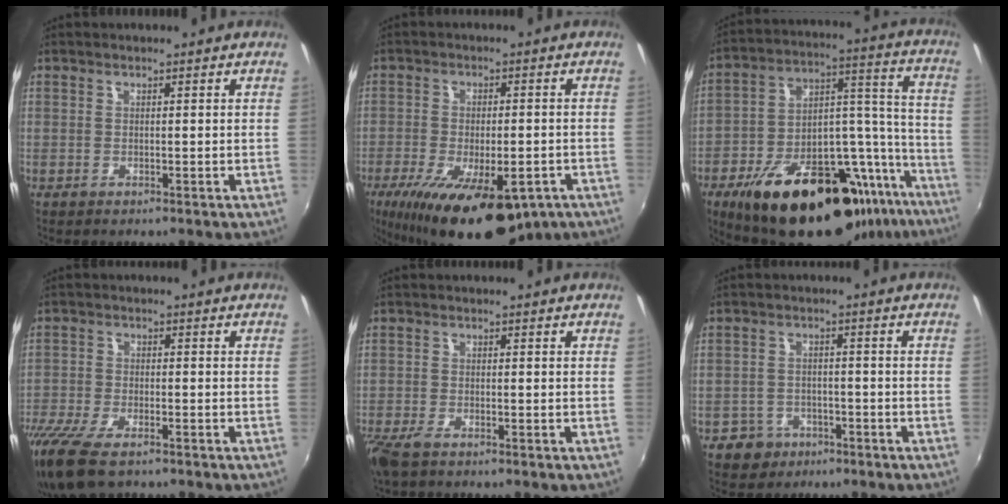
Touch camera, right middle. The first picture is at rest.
{"total": 20.5, "force": [-11.9, 8.4, 14.4], "torque": [-0.272, -0.052, -0.169]}
{"total": 34.4, "force": [-22.2, 13.4, 22.6], "torque": [-0.317, 0.021, -0.318]}
{"total": 11.9, "force": [-8.7, 4.3, 6.9], "torque": [-0.170, -0.047, -0.163]}
{"total": 4.5, "force": [-3.3, 1.2, 2.7], "torque": [-0.071, -0.018, -0.066]}
{"total": 5.8, "force": [-3.4, 4.6, 1.1], "torque": [-0.044, 0.009, -0.049]}